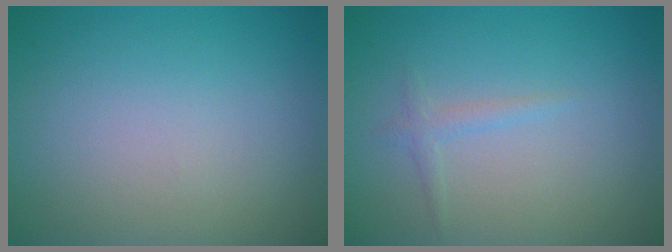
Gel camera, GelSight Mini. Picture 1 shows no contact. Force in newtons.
{"total": 0.6, "press": 0.6, "slide": 0.1}